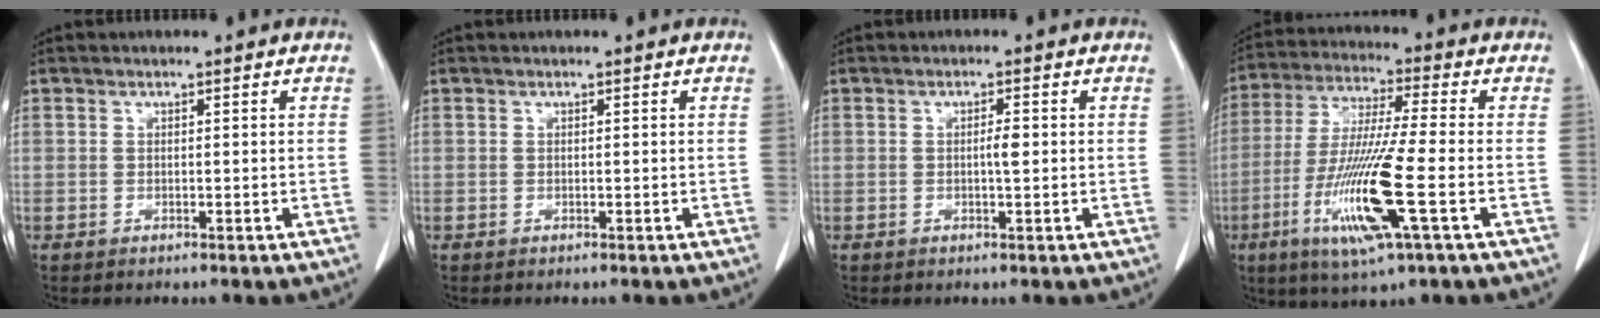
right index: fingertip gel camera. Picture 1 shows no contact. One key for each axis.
{"total": 0.0}
{"total": 1.7, "fx": 0.0, "fy": 0.2, "fz": 1.7, "tx": -0.030, "ty": 0.001, "tz": 0.000}
{"total": 14.9, "fx": -4.8, "fy": 0.1, "fz": 14.1, "tx": -0.291, "ty": -0.024, "tz": -0.092}